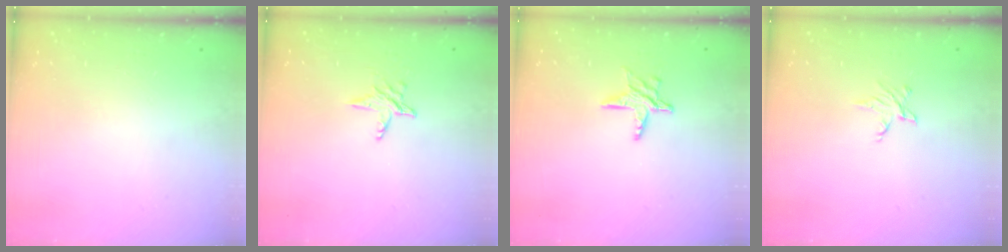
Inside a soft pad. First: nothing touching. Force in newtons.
{"total": 4.3, "press": 4.3, "slide": 0.3}
{"total": 7.4, "press": 7.4, "slide": 0.4}
{"total": 3.8, "press": 3.8, "slide": 0.5}